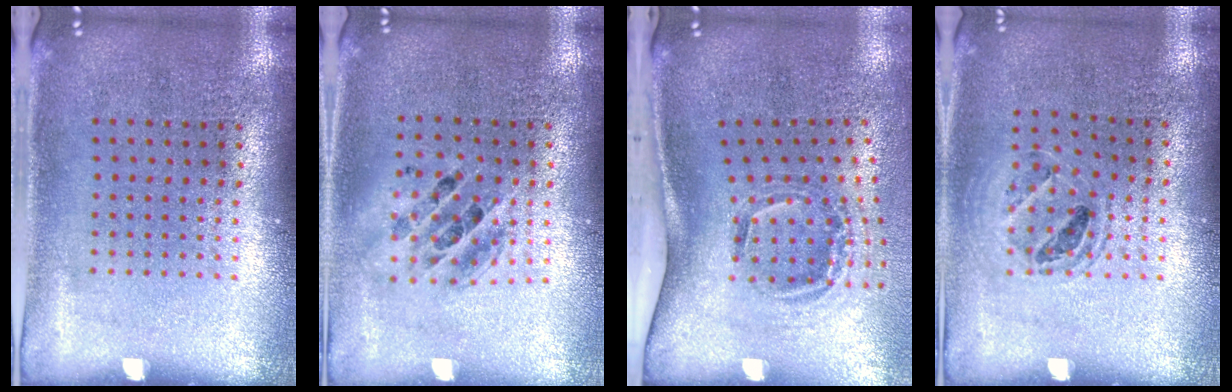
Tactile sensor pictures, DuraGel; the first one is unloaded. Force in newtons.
{"total": 1.4, "press": 1.3, "slide": 0.7}
{"total": 2.1, "press": 1.2, "slide": 1.7}
{"total": 1.1, "press": 1.1, "slide": 0.4}